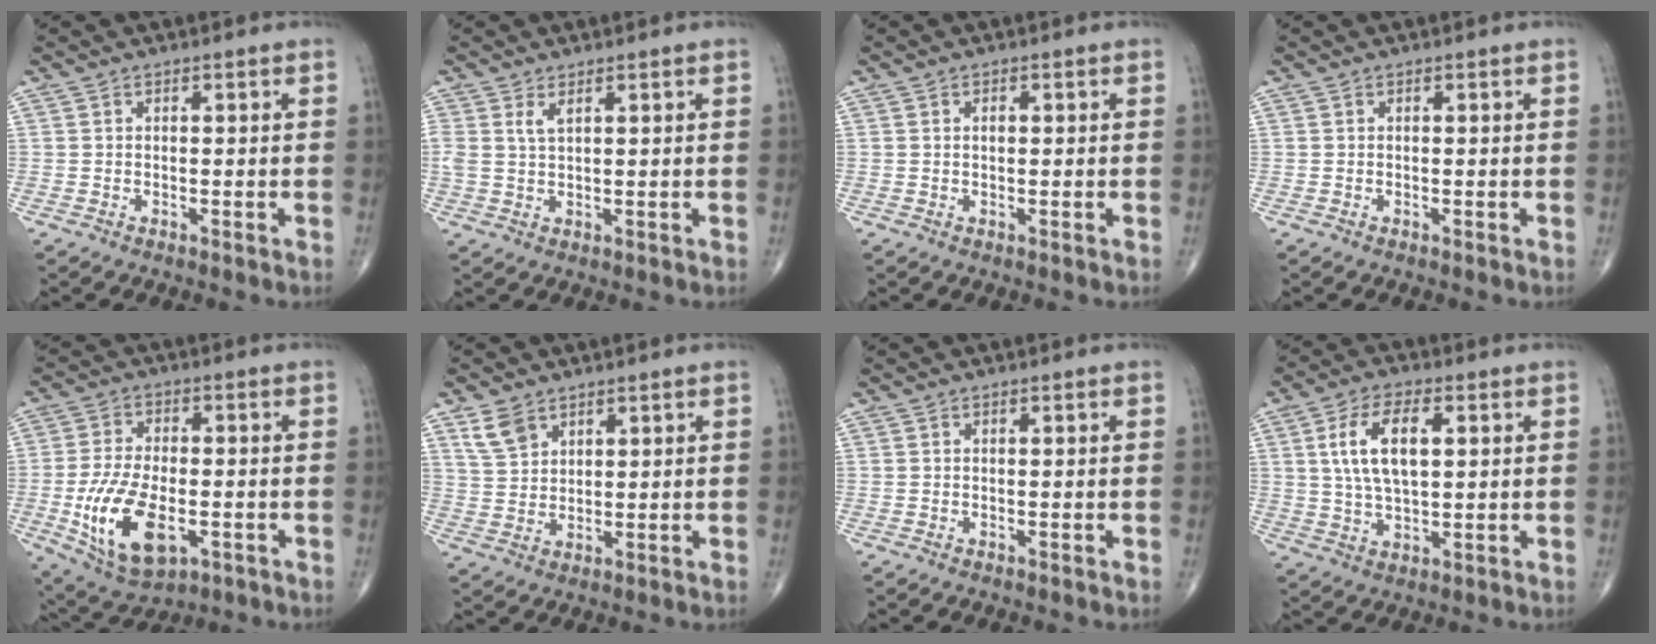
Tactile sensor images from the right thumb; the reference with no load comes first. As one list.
[{"total": 2.4, "force": [1.4, 0.9, 1.8], "torque": [-0.038, -0.001, 0.034]}, {"total": 1.1, "force": [0.3, 0.7, 0.9], "torque": [-0.011, 0.002, 0.005]}, {"total": 0.0}, {"total": 15.0, "force": [-4.0, 7.8, 12.2], "torque": [-0.226, 0.000, -0.059]}, {"total": 5.2, "force": [3.4, 3.3, 2.3], "torque": [-0.033, -0.014, 0.073]}, {"total": 0.0}, {"total": 10.8, "force": [2.6, 5.1, 9.1], "torque": [-0.167, 0.000, 0.051]}]